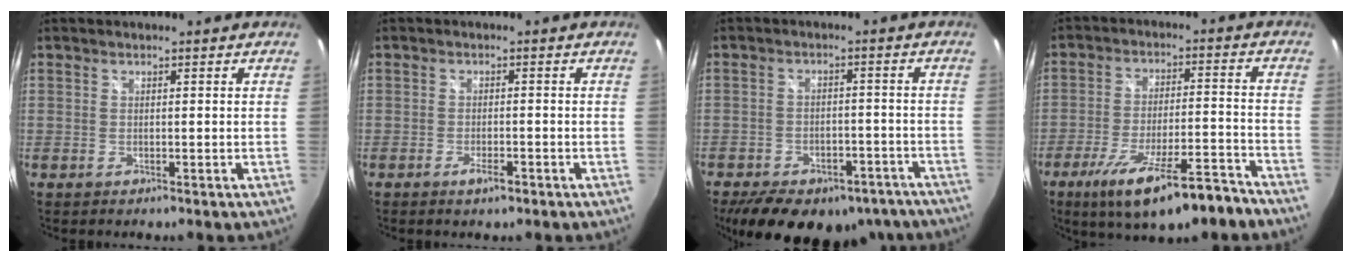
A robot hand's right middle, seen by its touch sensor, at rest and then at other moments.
{"total": 4.9, "force": [-3.2, 1.6, 3.4], "torque": [-0.071, -0.004, -0.050]}
{"total": 21.7, "force": [-16.3, 10.4, 9.7], "torque": [-0.199, 0.000, -0.201]}
{"total": 16.8, "force": [-11.9, 3.3, 11.4], "torque": [-0.207, -0.031, -0.181]}